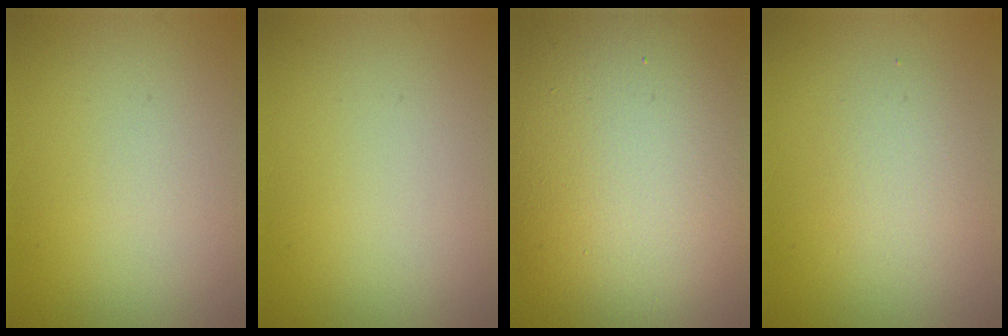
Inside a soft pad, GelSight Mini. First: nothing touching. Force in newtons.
{"total": 0.0}
{"total": 16.9, "press": 16.9, "slide": 1.0}
{"total": 1.9, "press": 1.9, "slide": 0.1}